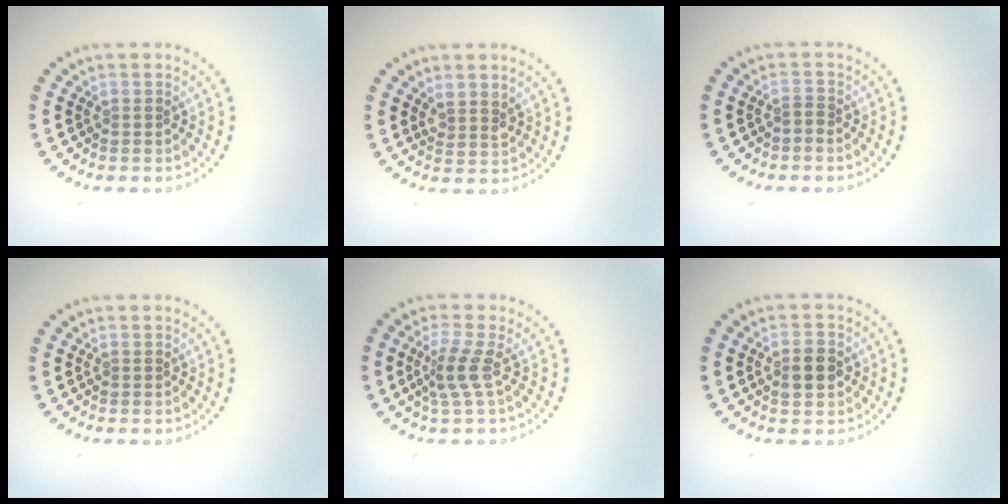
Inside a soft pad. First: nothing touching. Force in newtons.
{"total": 1.8, "press": 1.5, "slide": 0.9}
{"total": 0.6, "press": 0.4, "slide": 0.5}
{"total": 0.0}
{"total": 2.4, "press": 1.8, "slide": 1.7}
{"total": 2.9, "press": 2.9, "slide": 0.1}